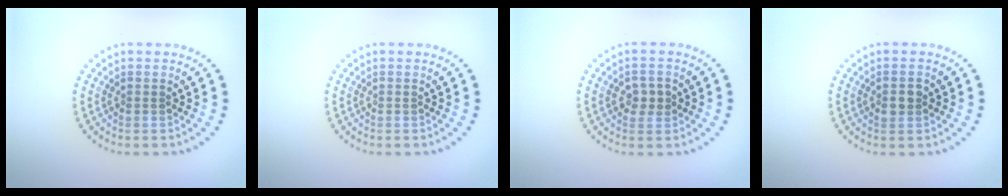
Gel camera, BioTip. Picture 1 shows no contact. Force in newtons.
{"total": 0.0}
{"total": 2.0, "press": 2.0, "slide": 0.1}
{"total": 1.4, "press": 1.4, "slide": 0.2}